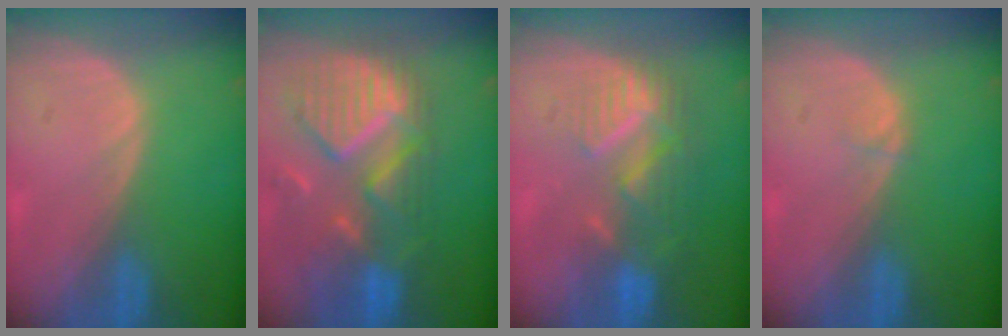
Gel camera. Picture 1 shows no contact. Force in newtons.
{"total": 11.7, "press": 10.3, "slide": 5.6}
{"total": 8.9, "press": 7.8, "slide": 4.5}
{"total": 0.5, "press": 0.5, "slide": 0.1}